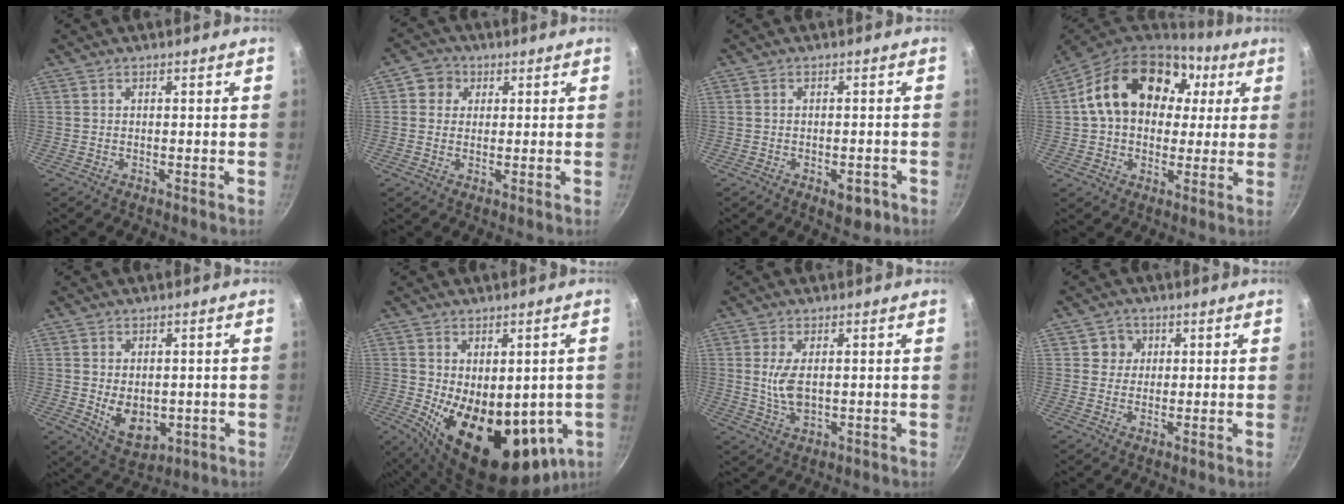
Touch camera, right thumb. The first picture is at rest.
{"total": 4.7, "force": [1.3, 4.3, 1.4], "torque": [0.008, -0.001, 0.012]}
{"total": 4.4, "force": [-2.1, 2.3, 3.2], "torque": [-0.029, 0.014, -0.020]}
{"total": 21.1, "force": [5.3, 15.1, 13.6], "torque": [-0.212, 0.026, 0.081]}
{"total": 8.0, "force": [-0.5, 5.5, 5.8], "torque": [-0.079, -0.013, 0.013]}
{"total": 19.7, "force": [-3.0, 11.0, 16.0], "torque": [-0.205, -0.034, -0.014]}
{"total": 5.5, "force": [0.7, 2.6, 4.8], "torque": [-0.094, -0.007, 0.016]}
{"total": 3.6, "force": [1.0, 3.4, 0.5], "torque": [0.021, 0.003, 0.011]}